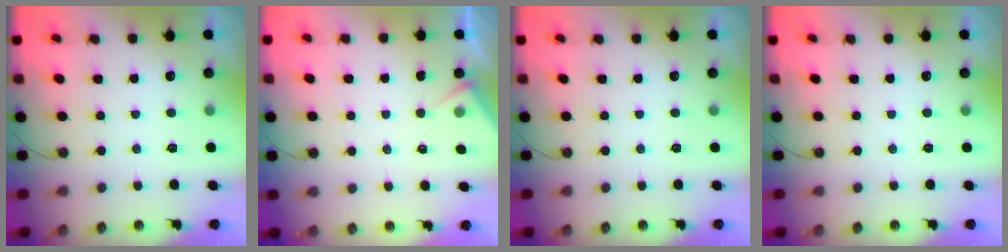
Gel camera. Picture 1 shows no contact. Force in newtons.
{"total": 5.1, "press": 5.1, "slide": 0.5}
{"total": 0.0}
{"total": 0.0}